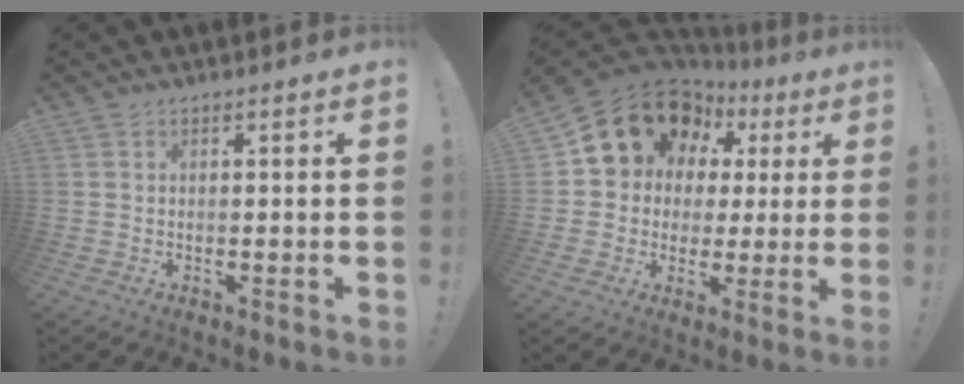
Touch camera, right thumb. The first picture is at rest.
{"total": 14.9, "force": [7.7, 11.5, 5.5], "torque": [-0.083, -0.050, 0.155]}